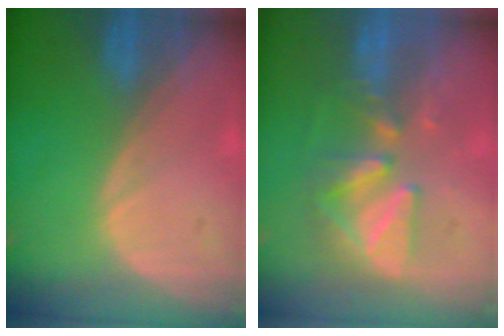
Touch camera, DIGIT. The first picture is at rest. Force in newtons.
{"total": 8.8, "press": 7.8, "slide": 4.1}